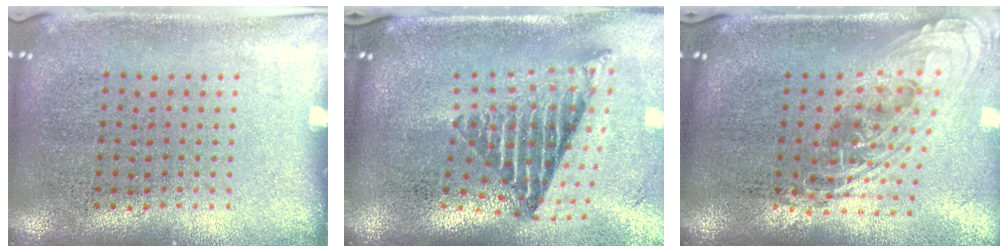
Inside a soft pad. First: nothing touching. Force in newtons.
{"total": 2.6, "press": 1.6, "slide": 2.0}
{"total": 2.3, "press": 1.7, "slide": 1.5}